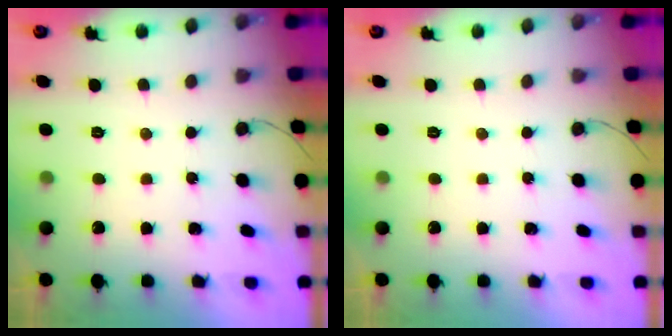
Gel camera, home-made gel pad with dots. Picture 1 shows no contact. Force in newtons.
{"total": 0.0}